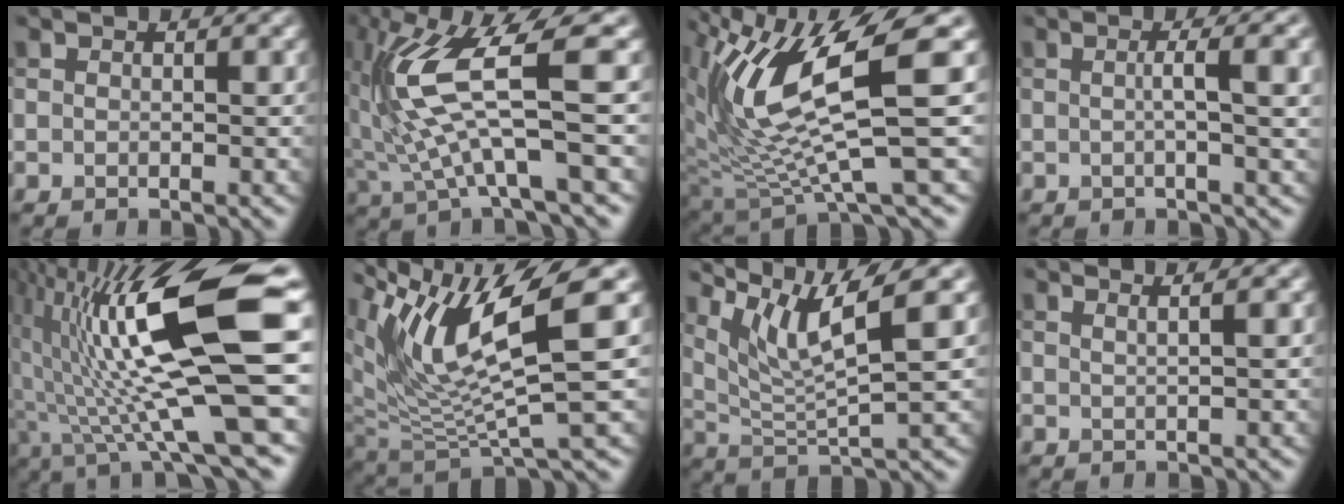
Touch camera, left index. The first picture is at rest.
{"total": 9.2, "force": [0.7, 1.8, 9.0], "torque": [-0.186, -0.002, 0.017]}
{"total": 11.1, "force": [3.7, 2.4, 10.1], "torque": [-0.190, -0.010, 0.075]}
{"total": 4.7, "force": [0.4, 1.2, 4.6], "torque": [-0.055, 0.011, 0.004]}
{"total": 15.9, "force": [2.6, 3.5, 15.3], "torque": [-0.262, 0.002, 0.048]}
{"total": 10.2, "force": [5.2, 2.3, 8.5], "torque": [-0.162, -0.004, 0.104]}
{"total": 7.1, "force": [4.3, 1.1, 5.6], "torque": [-0.106, 0.007, 0.086]}
{"total": 2.5, "force": [1.4, 1.1, 1.7], "torque": [-0.001, 0.006, -0.010]}